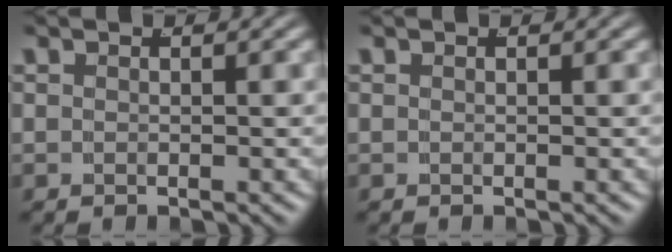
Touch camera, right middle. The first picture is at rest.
{"total": 0.0}